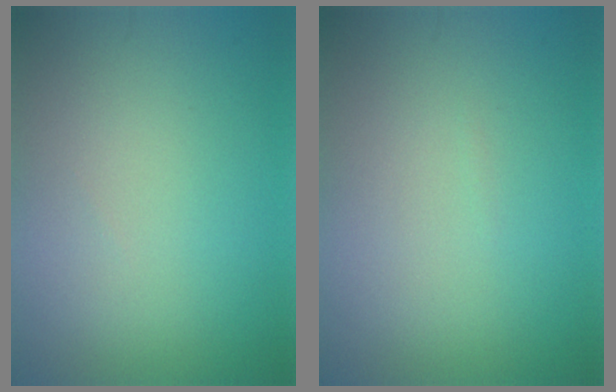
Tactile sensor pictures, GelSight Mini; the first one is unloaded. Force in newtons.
{"total": 0.0}